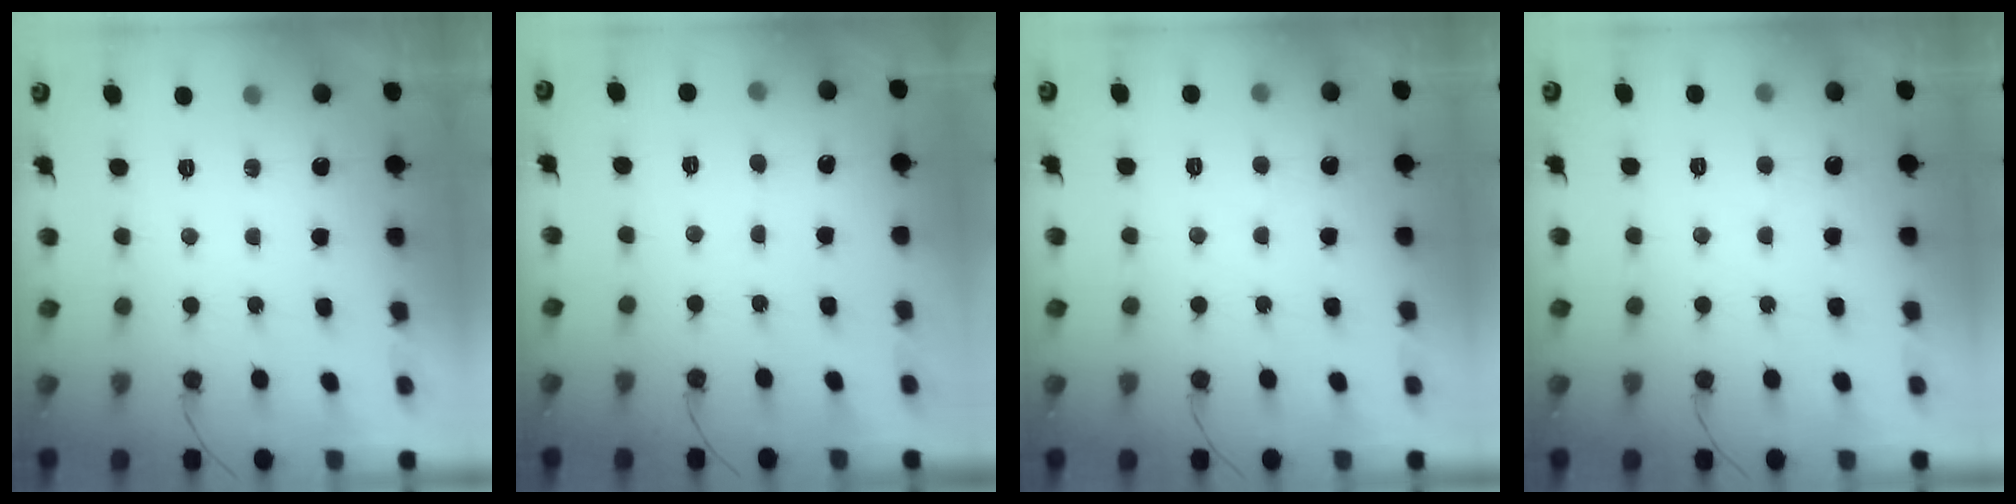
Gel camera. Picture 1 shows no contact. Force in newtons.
{"total": 2.9, "press": 2.9, "slide": 0.3}
{"total": 1.7, "press": 1.7, "slide": 0.1}
{"total": 1.7, "press": 1.7, "slide": 0.1}